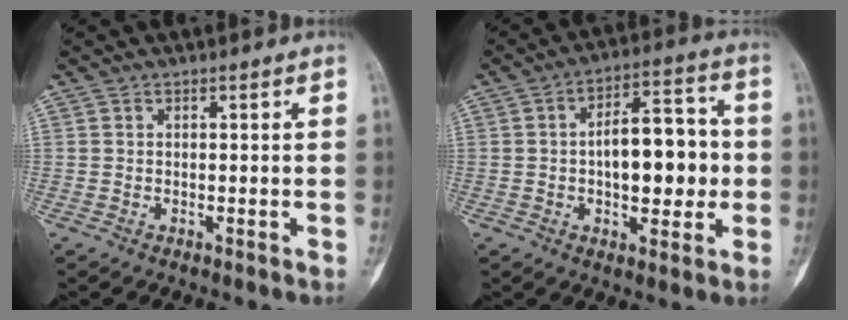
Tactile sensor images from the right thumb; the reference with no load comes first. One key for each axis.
{"total": 13.6, "fx": -0.4, "fy": 6.9, "fz": 11.7, "tx": -0.141, "ty": 0.026, "tz": -0.009}